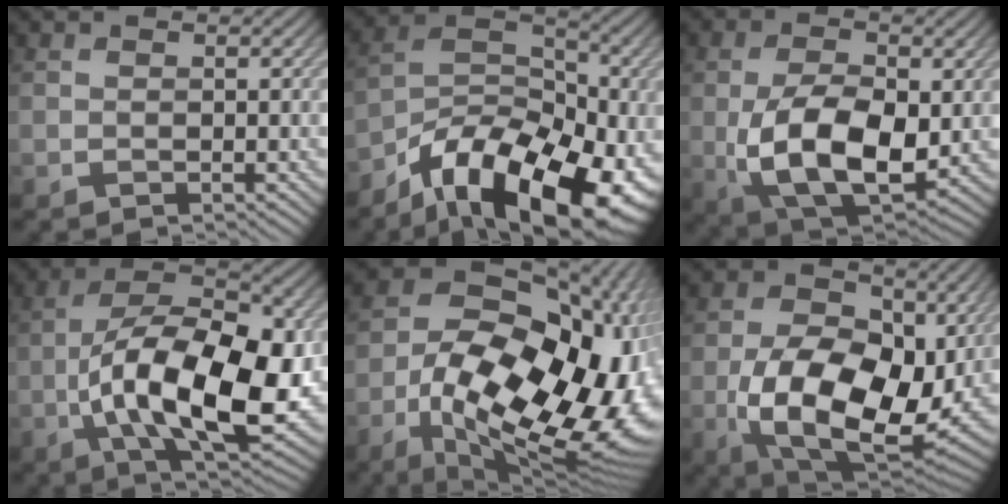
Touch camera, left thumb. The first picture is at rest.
{"total": 17.1, "force": [-9.6, 8.8, 11.1], "torque": [-0.202, -0.027, -0.155]}
{"total": 12.0, "force": [-1.5, 6.6, 9.9], "torque": [-0.192, -0.016, -0.023]}
{"total": 16.3, "force": [-3.2, 7.5, 14.1], "torque": [-0.233, 0.001, -0.065]}
{"total": 20.1, "force": [-4.8, 12.0, 15.5], "torque": [-0.264, -0.040, -0.048]}
{"total": 15.7, "force": [-1.9, 10.0, 11.9], "torque": [-0.222, -0.028, -0.033]}